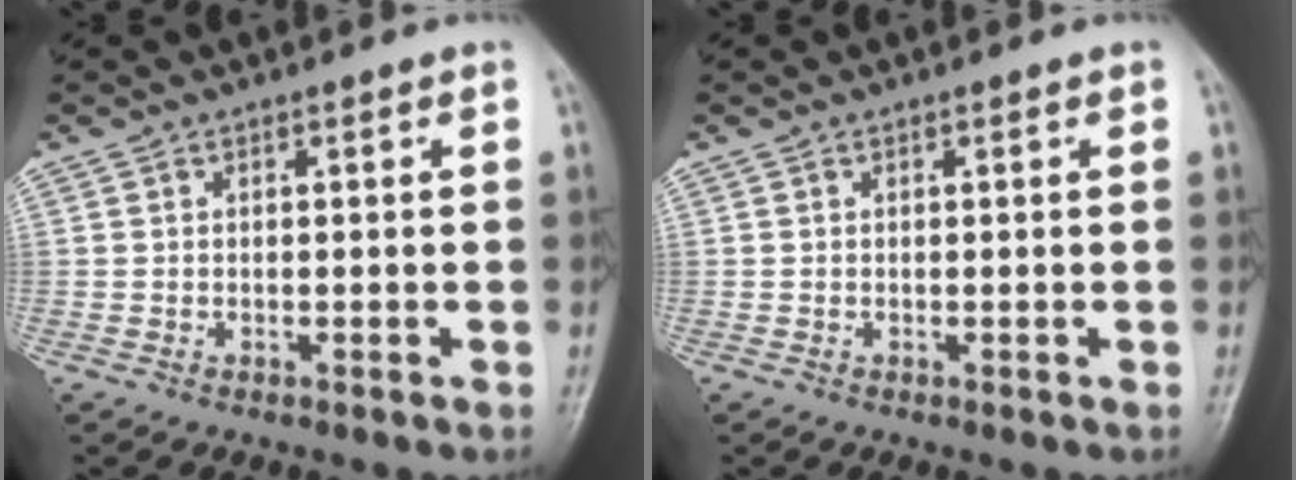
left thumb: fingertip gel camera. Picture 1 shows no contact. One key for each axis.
{"total": 0.0}